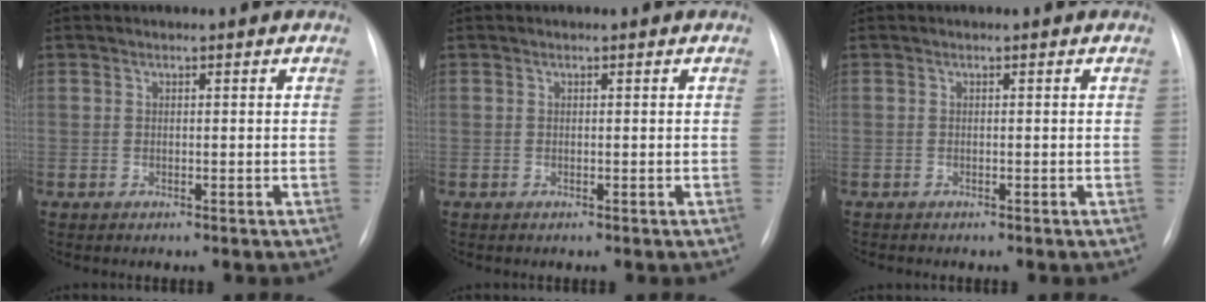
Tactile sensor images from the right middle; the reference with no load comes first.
{"total": 0.0}
{"total": 0.0}